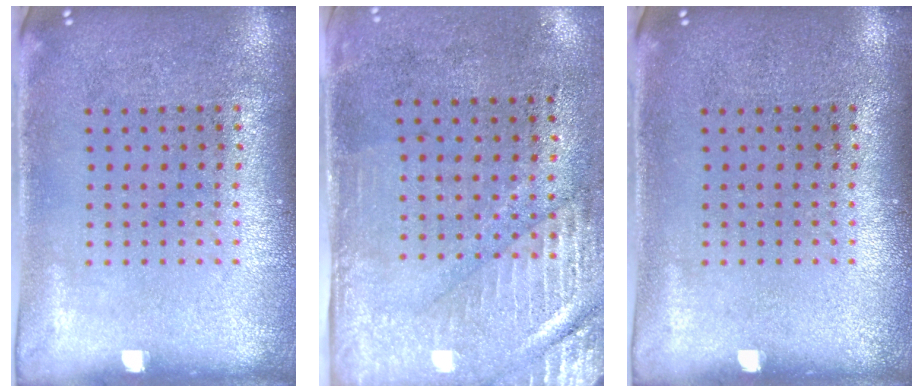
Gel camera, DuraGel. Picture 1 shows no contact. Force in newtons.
{"total": 2.9, "press": 2.4, "slide": 1.6}
{"total": 0.0}